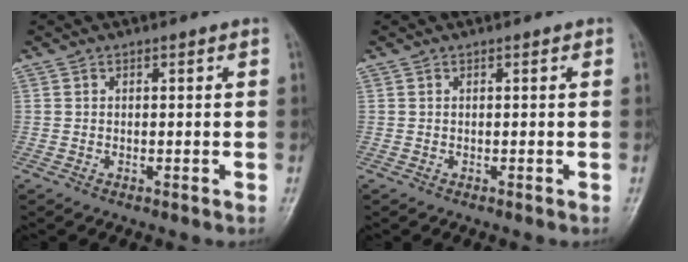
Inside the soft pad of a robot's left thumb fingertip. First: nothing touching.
{"total": 0.0}